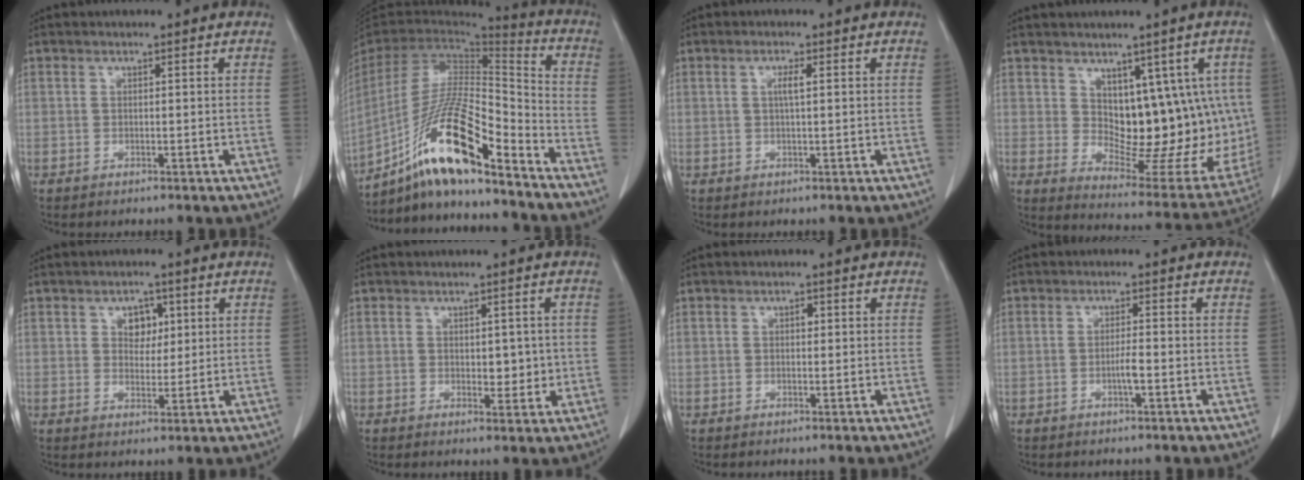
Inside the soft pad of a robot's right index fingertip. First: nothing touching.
{"total": 18.2, "force": [-12.7, 1.9, 12.9], "torque": [-0.269, -0.007, -0.233]}
{"total": 1.7, "force": [0.4, 0.0, 1.7], "torque": [-0.031, 0.002, 0.004]}
{"total": 14.2, "force": [2.7, 8.0, 11.4], "torque": [-0.121, 0.006, 0.060]}
{"total": 3.7, "force": [1.4, 2.6, 2.1], "torque": [-0.025, 0.004, 0.022]}
{"total": 3.2, "force": [0.1, 1.9, 2.6], "torque": [-0.028, -0.002, 0.008]}
{"total": 0.9, "force": [0.3, 0.5, 0.6], "torque": [-0.006, 0.002, 0.001]}
{"total": 2.1, "force": [-0.7, 0.0, 2.0], "torque": [-0.037, 0.000, -0.013]}